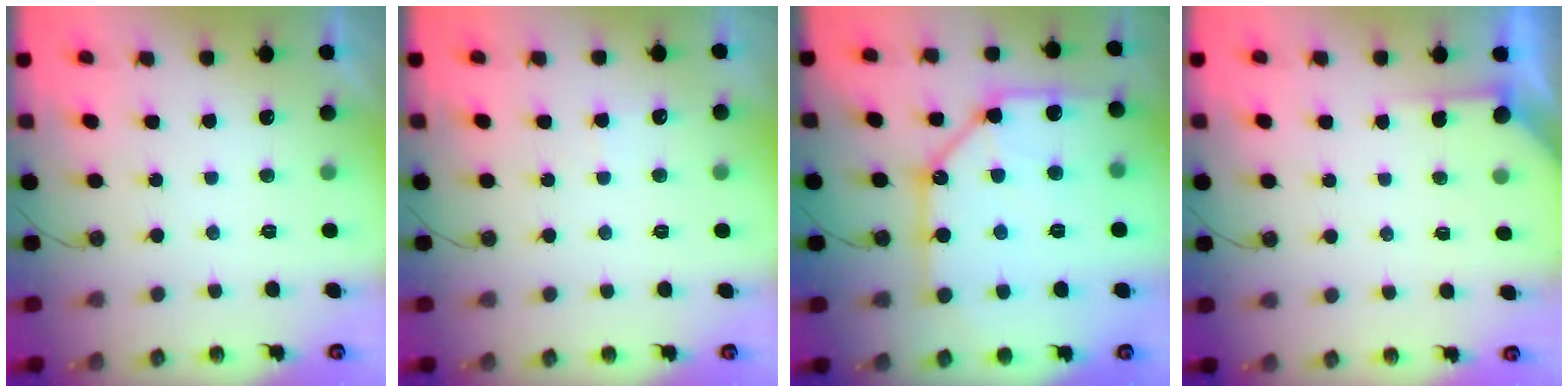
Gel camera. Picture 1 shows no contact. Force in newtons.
{"total": 5.2, "press": 5.1, "slide": 0.7}
{"total": 18.4, "press": 18.3, "slide": 1.9}
{"total": 1.6, "press": 1.6, "slide": 0.2}